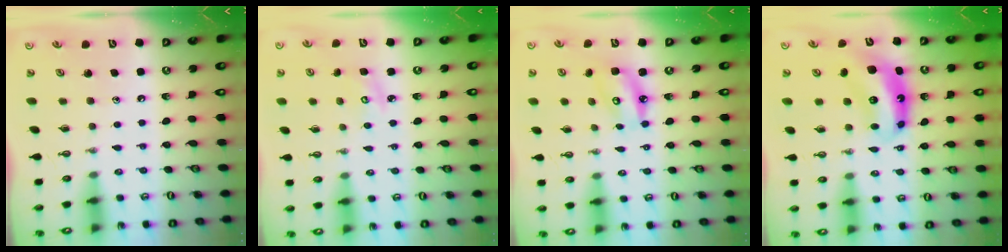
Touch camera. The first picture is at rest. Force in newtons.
{"total": 4.0, "press": 4.0, "slide": 0.4}
{"total": 7.0, "press": 7.0, "slide": 0.5}
{"total": 7.9, "press": 7.9, "slide": 0.8}